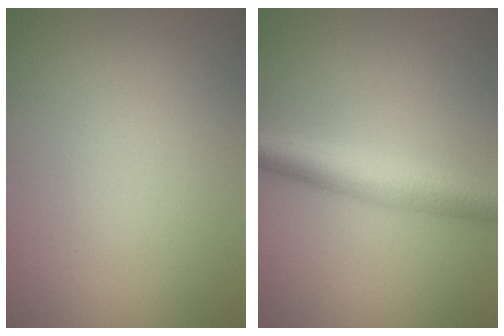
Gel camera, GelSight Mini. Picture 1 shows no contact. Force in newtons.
{"total": 4.8, "press": 4.8, "slide": 0.1}